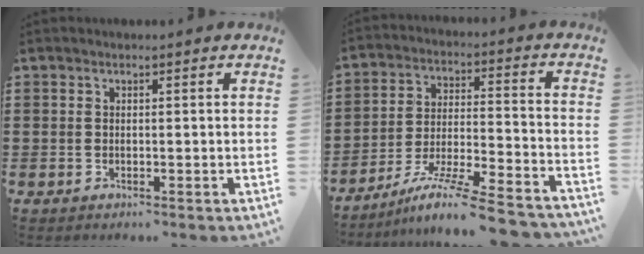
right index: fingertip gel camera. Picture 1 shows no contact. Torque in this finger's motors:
{"motor_torque": [2.14, 0.00, -0.02, 0.00]}